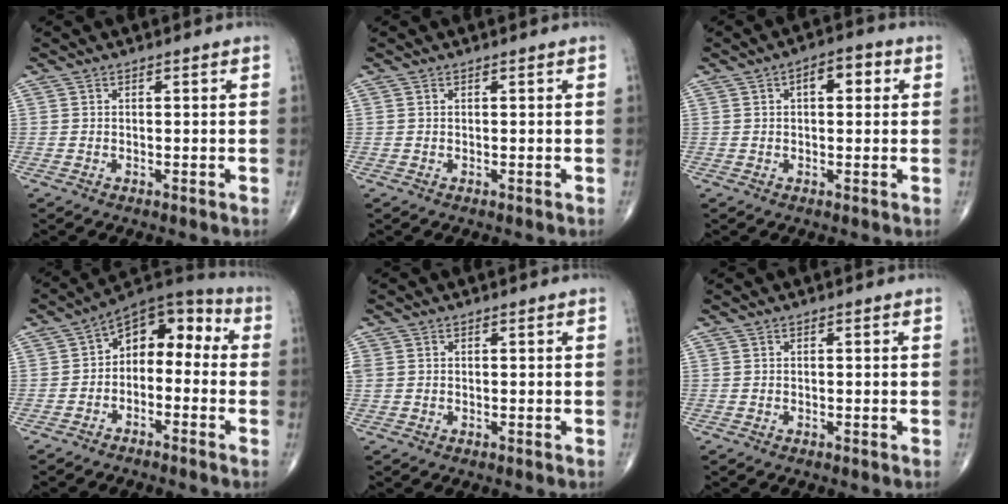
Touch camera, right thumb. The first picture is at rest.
{"total": 0.0}
{"total": 5.4, "force": [1.5, 2.7, 4.4], "torque": [-0.048, 0.013, 0.015]}
{"total": 10.6, "force": [-0.9, 7.0, 7.9], "torque": [-0.073, 0.052, -0.036]}
{"total": 1.4, "force": [0.3, 1.1, 0.8], "torque": [-0.029, 0.009, 0.009]}
{"total": 0.0}